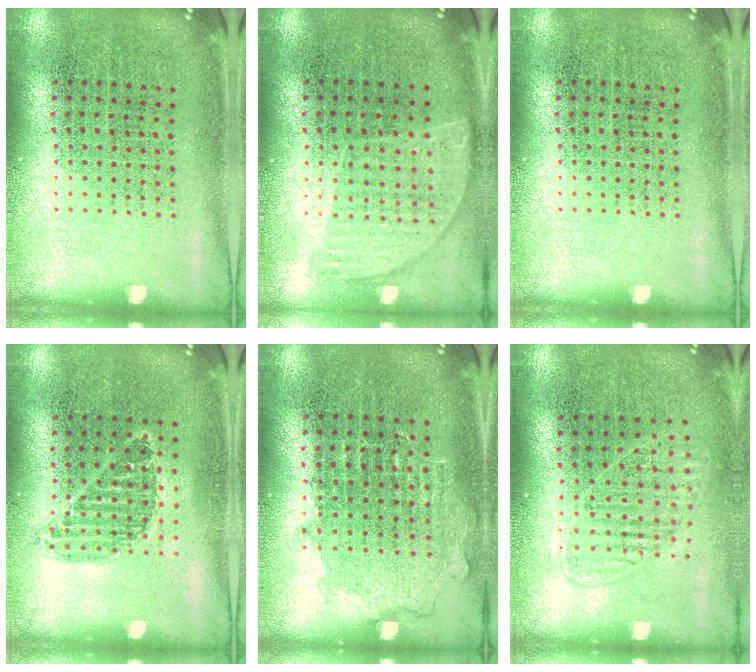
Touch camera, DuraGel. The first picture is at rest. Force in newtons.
{"total": 0.8, "press": 0.8, "slide": 0.3}
{"total": 0.0}
{"total": 0.8, "press": 0.7, "slide": 0.4}
{"total": 0.8, "press": 0.8, "slide": 0.3}
{"total": 1.4, "press": 1.2, "slide": 0.7}